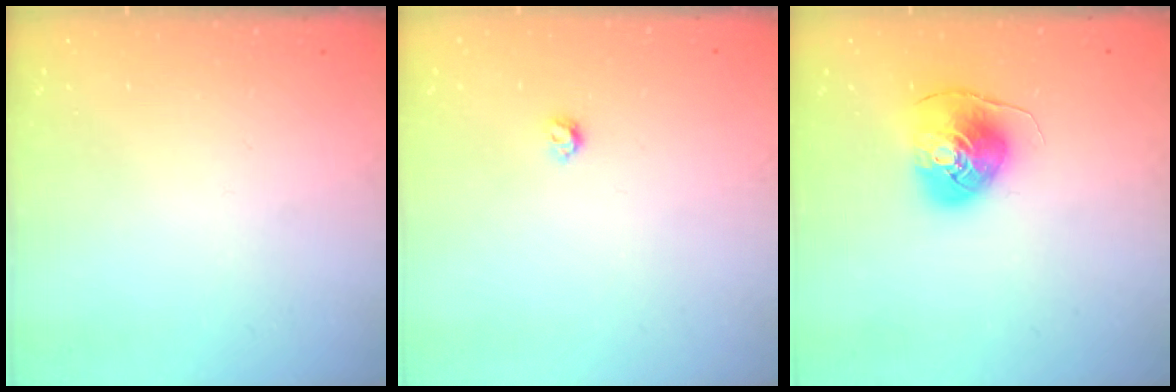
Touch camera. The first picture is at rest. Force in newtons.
{"total": 3.2, "press": 3.2, "slide": 0.5}
{"total": 9.2, "press": 9.1, "slide": 1.0}